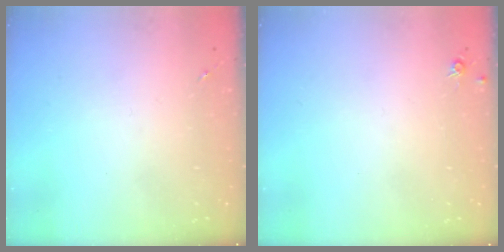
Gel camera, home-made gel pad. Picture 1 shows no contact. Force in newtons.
{"total": 4.4, "press": 4.3, "slide": 0.5}